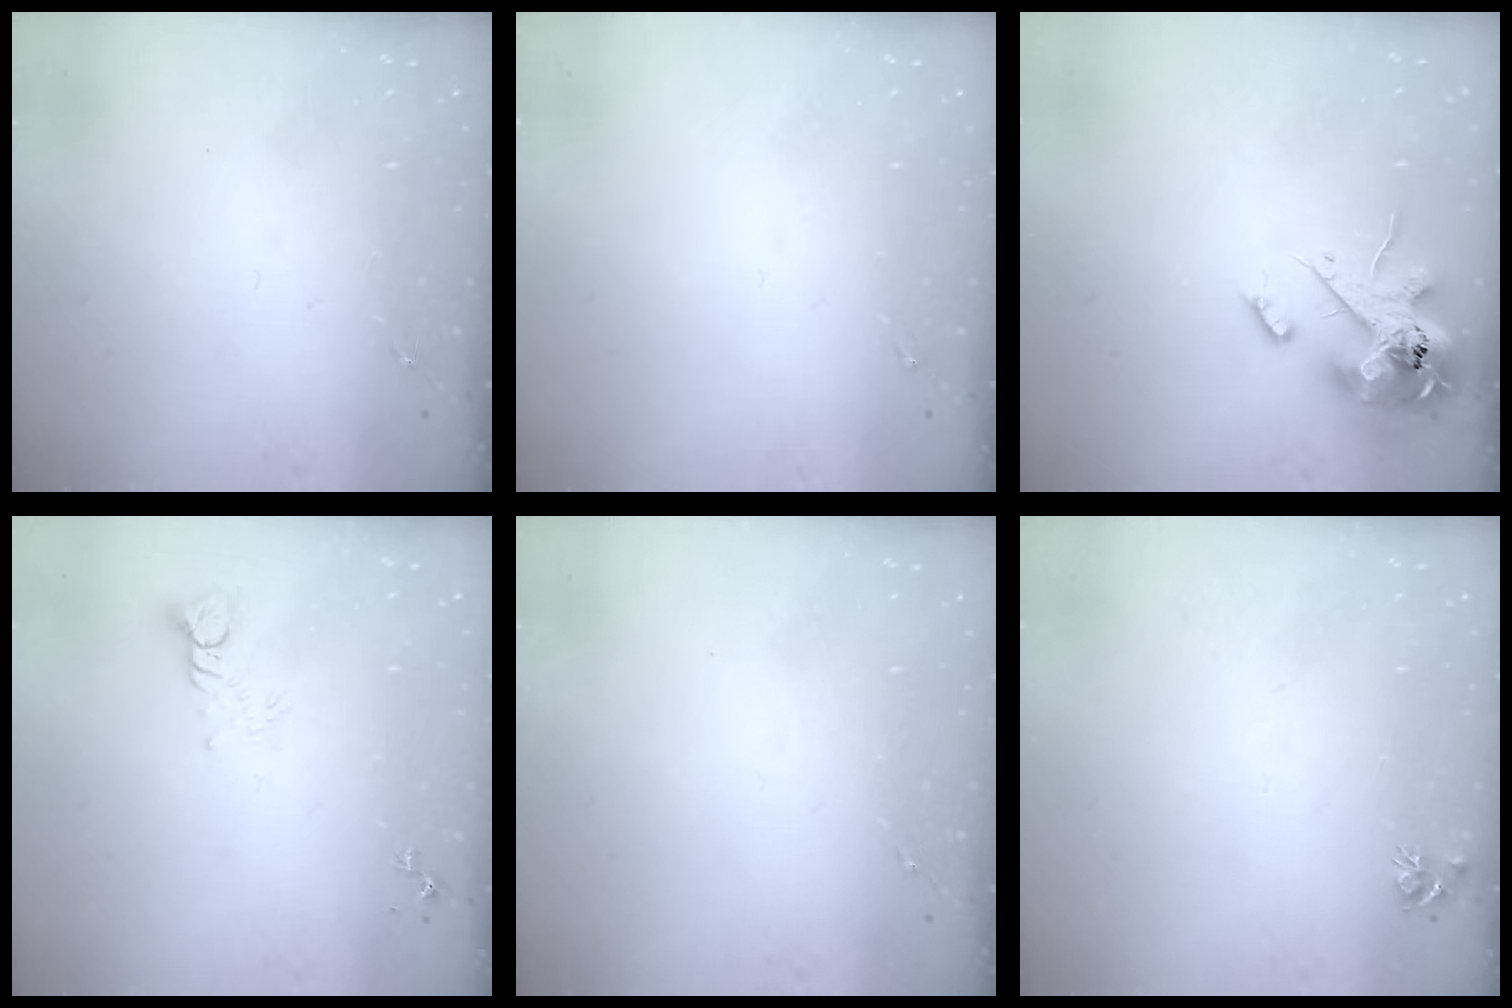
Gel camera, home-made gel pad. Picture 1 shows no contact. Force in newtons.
{"total": 0.0}
{"total": 14.9, "press": 14.7, "slide": 2.6}
{"total": 4.4, "press": 4.4, "slide": 0.4}
{"total": 0.0}
{"total": 5.1, "press": 5.0, "slide": 0.7}